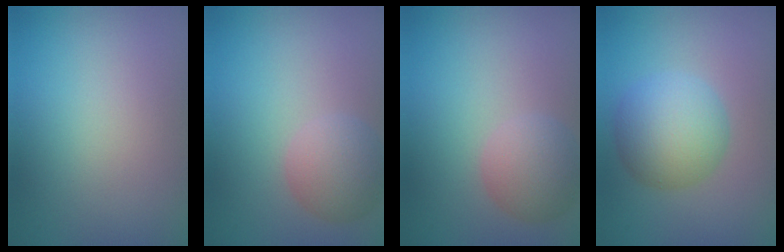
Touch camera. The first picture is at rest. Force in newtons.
{"total": 3.5, "press": 3.5, "slide": 0.2}
{"total": 3.5, "press": 3.5, "slide": 0.2}
{"total": 5.1, "press": 5.1, "slide": 0.1}